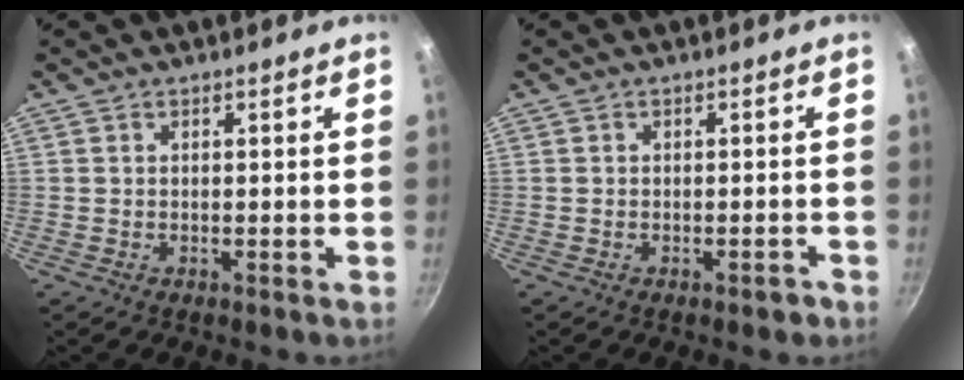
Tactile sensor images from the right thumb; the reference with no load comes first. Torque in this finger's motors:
{"motor_torque": [-0.25, 0.05, -0.23, 0.07, 0.01]}